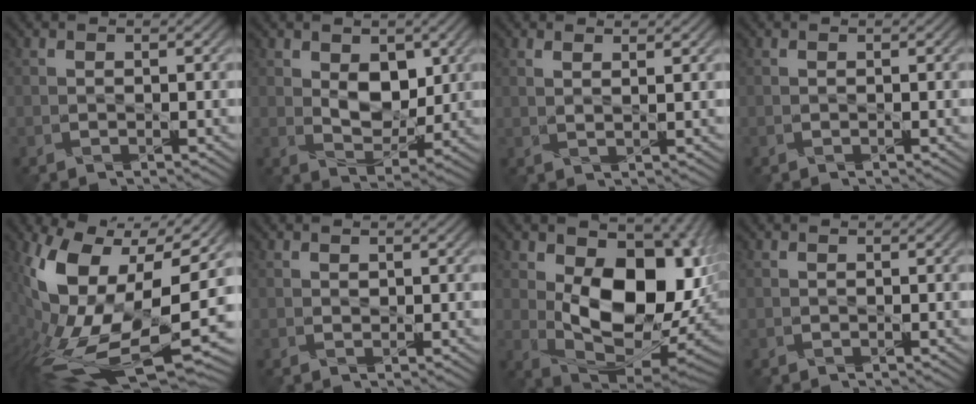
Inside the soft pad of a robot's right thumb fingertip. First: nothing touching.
{"total": 5.3, "force": [1.8, 3.4, 3.6], "torque": [-0.070, -0.007, 0.026]}
{"total": 1.8, "force": [1.5, 0.3, 0.9], "torque": [-0.013, -0.003, 0.024]}
{"total": 0.0}
{"total": 18.7, "force": [-0.2, 10.6, 15.4], "torque": [-0.334, -0.062, 0.026]}
{"total": 0.5, "force": [0.4, 0.3, 0.0], "torque": [0.001, -0.002, 0.005]}
{"total": 16.4, "force": [1.9, 10.1, 12.8], "torque": [-0.189, -0.017, 0.041]}
{"total": 0.0}